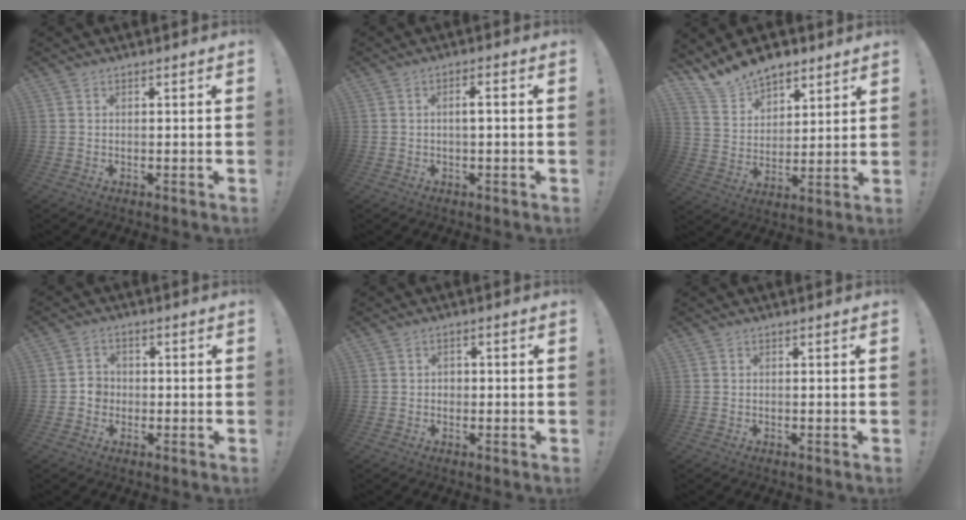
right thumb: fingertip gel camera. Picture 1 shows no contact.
{"total": 2.6, "force": [-0.5, 0.3, 2.5], "torque": [-0.043, 0.006, -0.014]}
{"total": 11.8, "force": [10.1, 5.7, 2.4], "torque": [-0.057, -0.077, 0.193]}
{"total": 4.3, "force": [-1.5, 3.8, 1.6], "torque": [-0.020, 0.013, -0.027]}
{"total": 1.5, "force": [-0.9, 1.1, 0.7], "torque": [-0.017, 0.009, -0.016]}
{"total": 0.0}